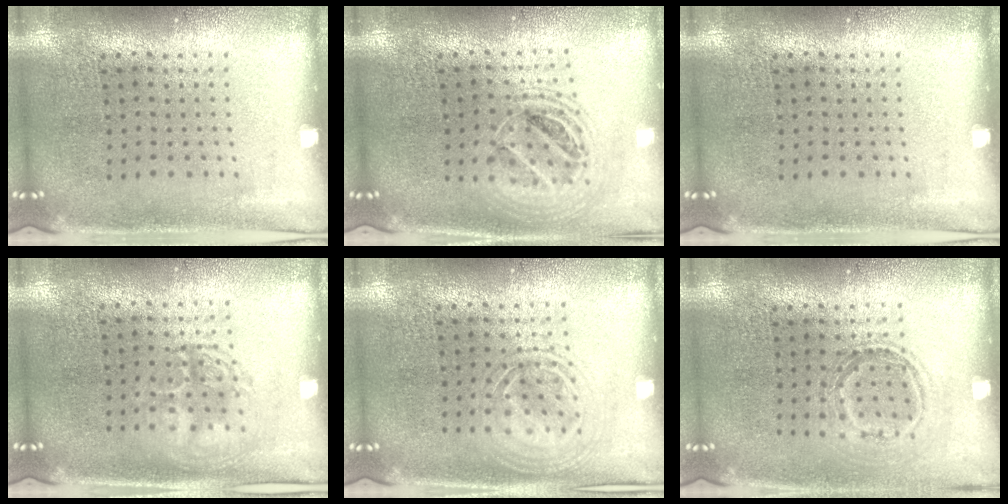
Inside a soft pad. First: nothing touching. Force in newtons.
{"total": 1.8, "press": 1.5, "slide": 1.0}
{"total": 0.0}
{"total": 1.3, "press": 1.3, "slide": 0.2}
{"total": 1.3, "press": 1.3, "slide": 0.2}
{"total": 1.1, "press": 1.0, "slide": 0.6}